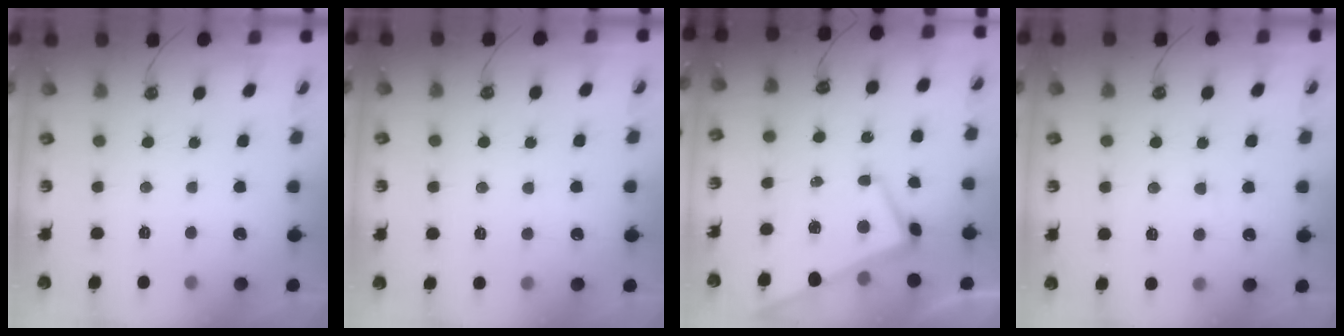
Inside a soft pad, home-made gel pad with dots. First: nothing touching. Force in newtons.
{"total": 7.5, "press": 7.5, "slide": 0.3}
{"total": 1.2, "press": 1.0, "slide": 0.7}
{"total": 5.2, "press": 5.1, "slide": 0.5}